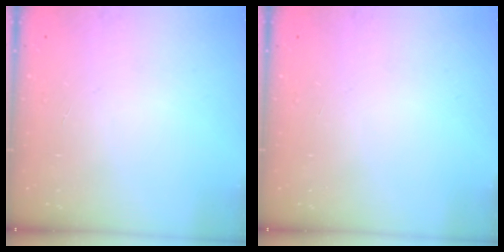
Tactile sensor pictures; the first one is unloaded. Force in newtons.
{"total": 0.0}